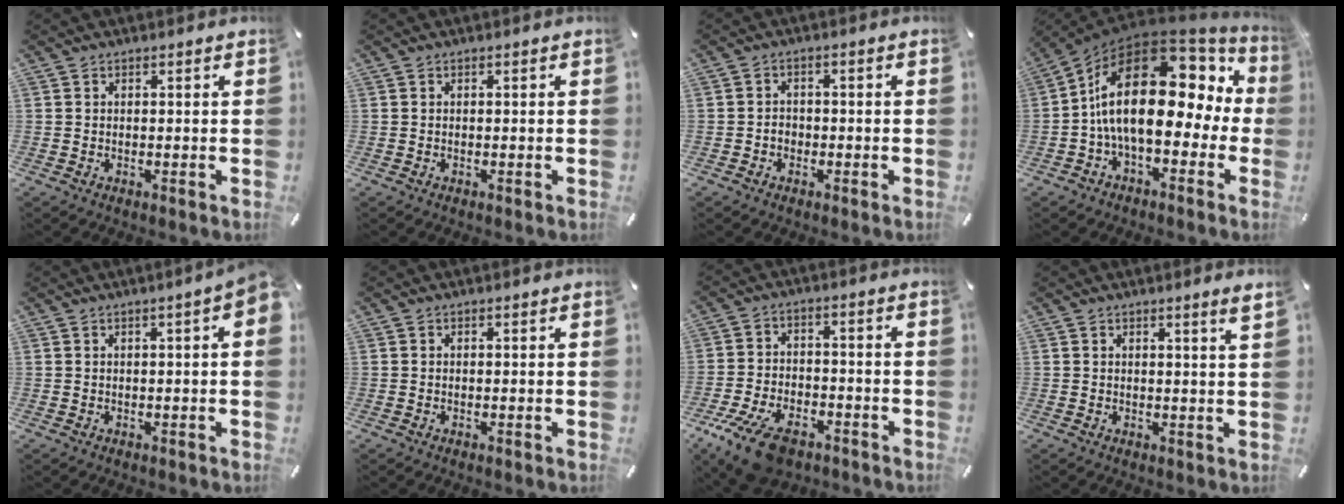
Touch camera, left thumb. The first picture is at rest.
{"total": 0.0}
{"total": 2.5, "force": [-1.0, 2.1, 0.8], "torque": [-0.018, 0.008, -0.022]}
{"total": 21.9, "force": [2.0, 11.6, 18.5], "torque": [-0.357, -0.018, 0.033]}
{"total": 3.8, "force": [0.9, 0.6, 3.6], "torque": [-0.058, -0.002, 0.014]}
{"total": 0.0}
{"total": 11.5, "force": [-7.3, 5.9, 6.6], "torque": [-0.133, 0.035, -0.133]}
{"total": 2.6, "force": [1.6, -0.1, 2.1], "torque": [-0.034, -0.006, 0.025]}